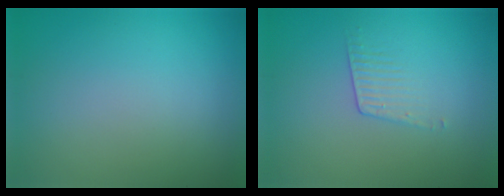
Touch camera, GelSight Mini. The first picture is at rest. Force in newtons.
{"total": 1.1, "press": 0.4, "slide": 1.1}